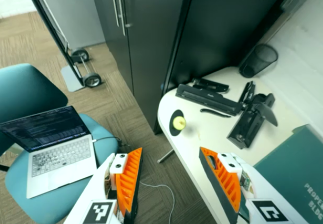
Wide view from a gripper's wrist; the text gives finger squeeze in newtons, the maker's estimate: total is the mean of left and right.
{"total": 0.0}